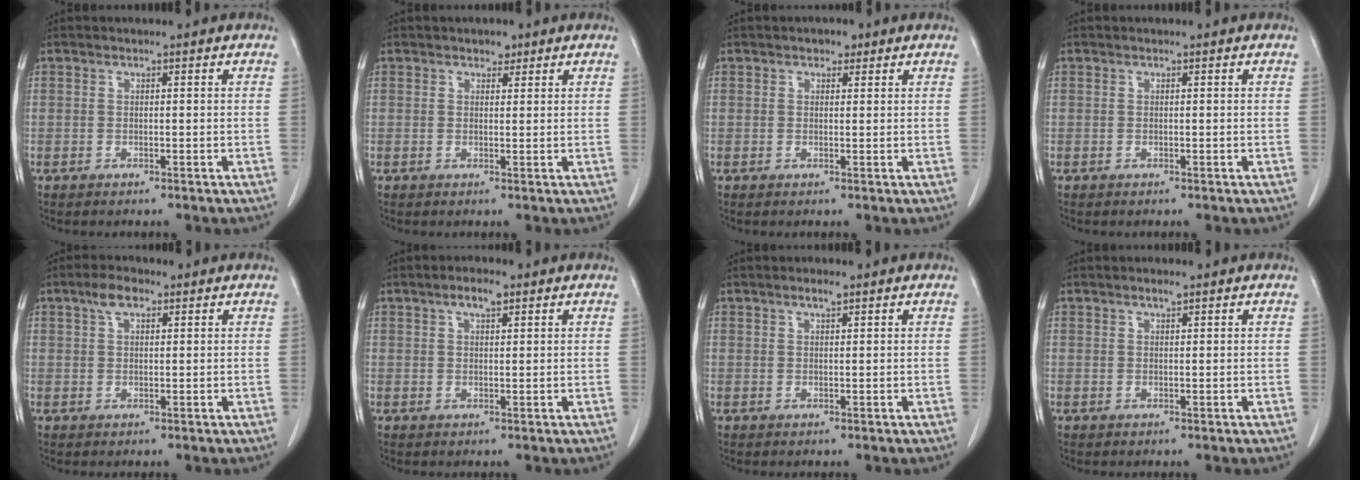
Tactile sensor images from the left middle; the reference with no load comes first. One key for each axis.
{"total": 1.3, "fx": 1.0, "fy": 0.8, "fz": 0.4, "tx": -0.005, "ty": -0.001, "tz": 0.013}
{"total": 1.5, "fx": 1.0, "fy": 0.9, "fz": 0.7, "tx": -0.011, "ty": 0.003, "tz": 0.013}
{"total": 0.0}
{"total": 3.4, "fx": 2.0, "fy": 1.5, "fz": 2.3, "tx": -0.047, "ty": 0.009, "tz": 0.038}
{"total": 2.9, "fx": 1.7, "fy": 0.9, "fz": 2.1, "tx": -0.040, "ty": 0.004, "tz": 0.030}
{"total": 1.5, "fx": 1.0, "fy": 0.3, "fz": 1.0, "tx": -0.020, "ty": 0.000, "tz": 0.019}
{"total": 1.0, "fx": 0.8, "fy": 0.2, "fz": 0.7, "tx": -0.016, "ty": -0.001, "tz": 0.016}